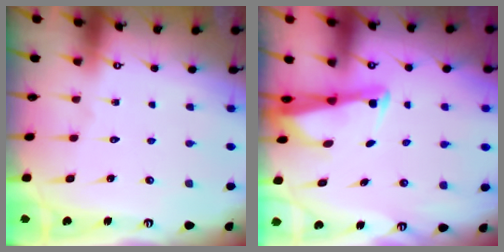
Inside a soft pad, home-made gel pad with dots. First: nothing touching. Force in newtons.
{"total": 2.5, "press": 2.5, "slide": 0.5}